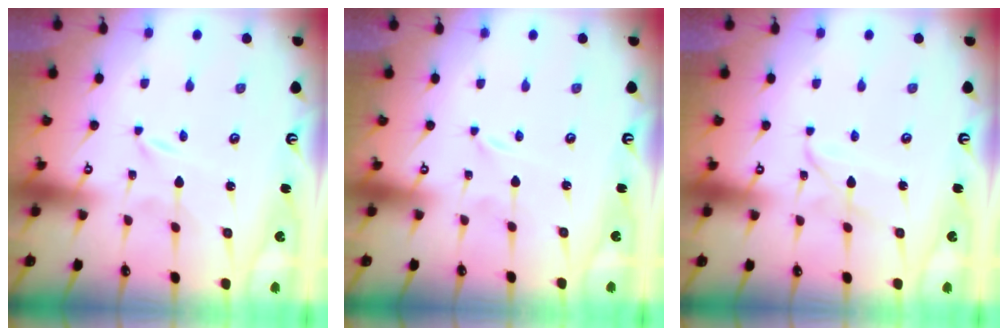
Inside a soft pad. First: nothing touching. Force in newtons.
{"total": 0.0}
{"total": 3.1, "press": 3.1, "slide": 0.2}